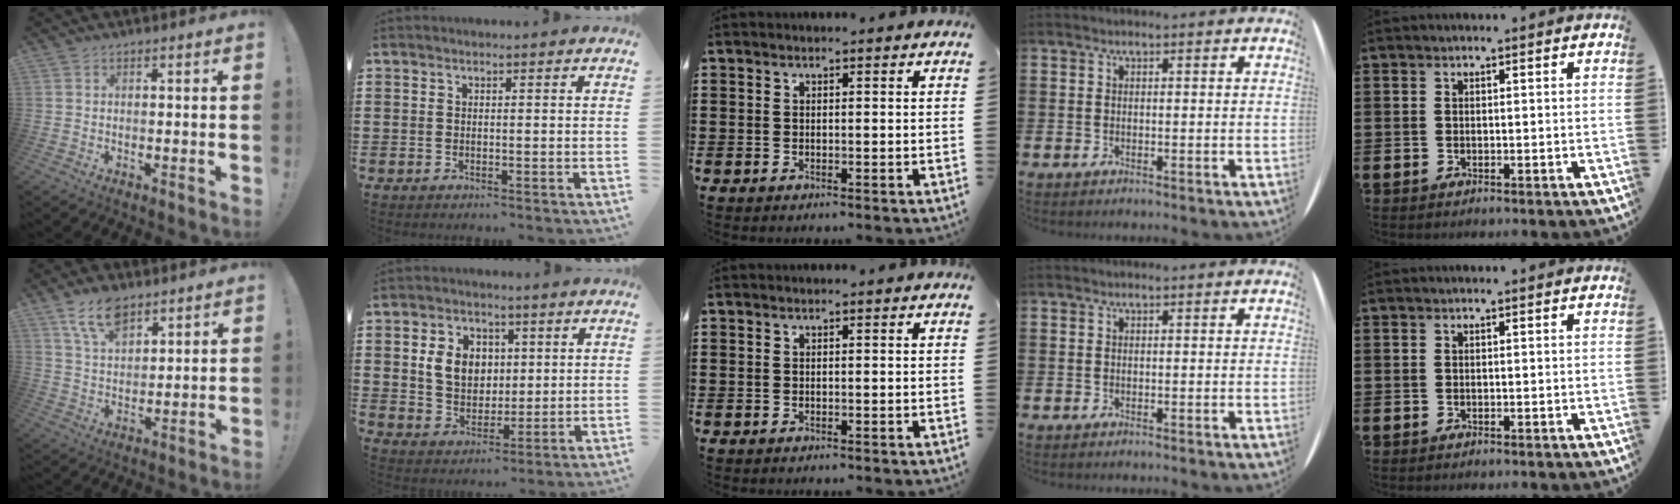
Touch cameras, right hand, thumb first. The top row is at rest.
{"thumb": {"total": 10.0, "force": [6.8, 4.9, 5.5], "torque": [-0.109, -0.023, 0.130]}, "index": {"total": 7.2, "force": [1.7, 5.8, 3.8], "torque": [-0.081, 0.014, 0.026]}}